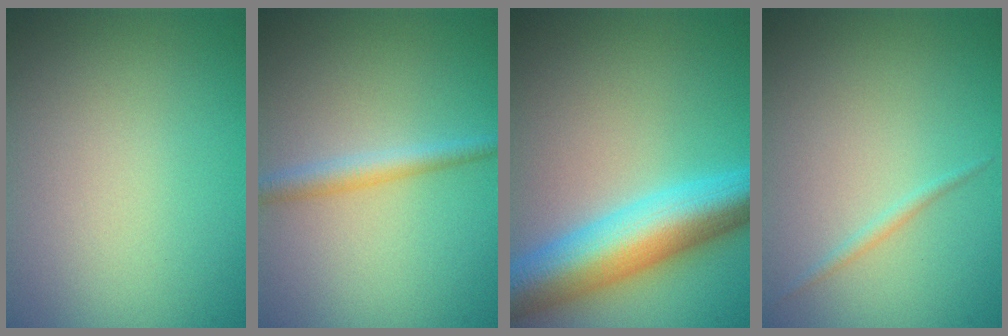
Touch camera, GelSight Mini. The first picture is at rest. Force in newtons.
{"total": 2.2, "press": 2.2, "slide": 0.1}
{"total": 9.0, "press": 9.0, "slide": 0.3}
{"total": 0.7, "press": 0.7, "slide": 0.0}